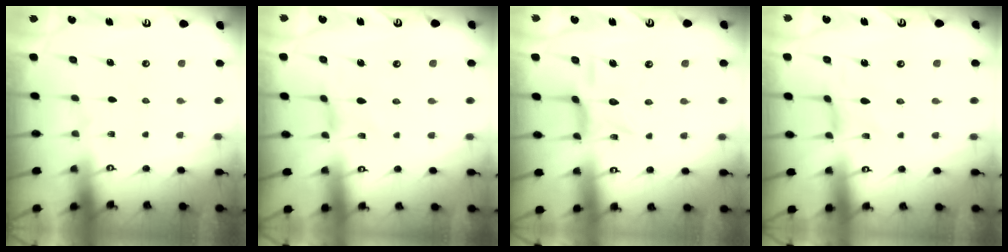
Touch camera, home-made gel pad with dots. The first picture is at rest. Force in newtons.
{"total": 0.0}
{"total": 6.3, "press": 6.3, "slide": 0.6}
{"total": 0.0}